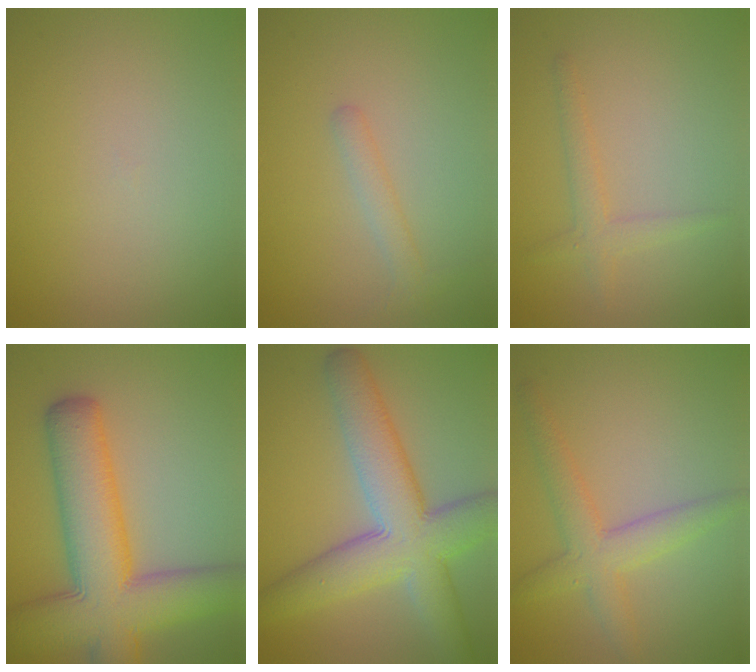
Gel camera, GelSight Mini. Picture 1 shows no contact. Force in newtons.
{"total": 1.6, "press": 1.6, "slide": 0.0}
{"total": 2.0, "press": 2.0, "slide": 0.1}
{"total": 11.9, "press": 11.9, "slide": 0.5}
{"total": 9.4, "press": 9.4, "slide": 0.5}
{"total": 3.8, "press": 3.8, "slide": 0.1}